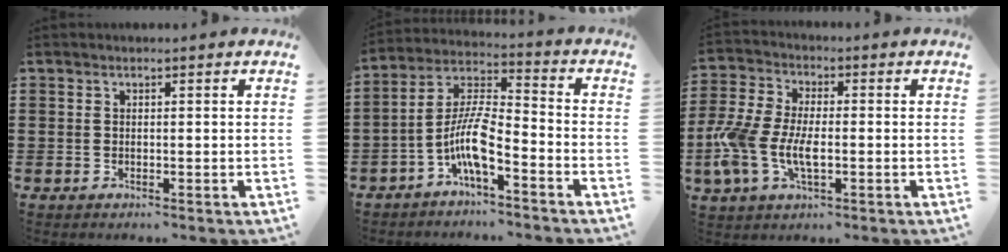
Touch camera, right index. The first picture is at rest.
{"total": 8.3, "force": [-4.6, 2.0, 6.6], "torque": [-0.156, -0.011, -0.096]}
{"total": 8.6, "force": [-2.1, 4.4, 7.1], "torque": [-0.176, -0.010, -0.046]}